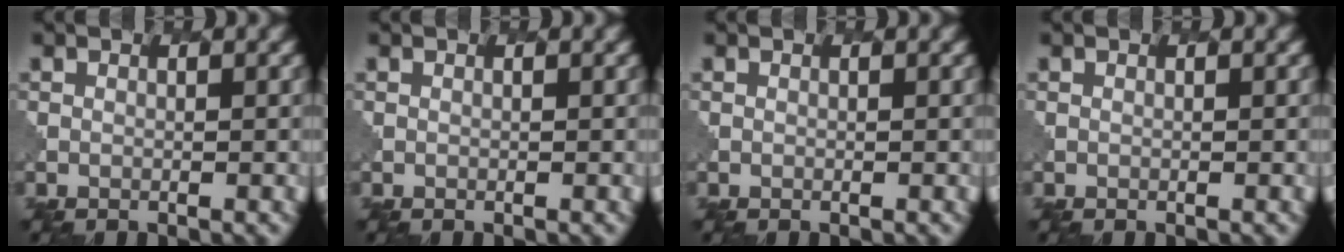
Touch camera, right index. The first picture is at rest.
{"total": 0.0}
{"total": 0.0}
{"total": 0.0}